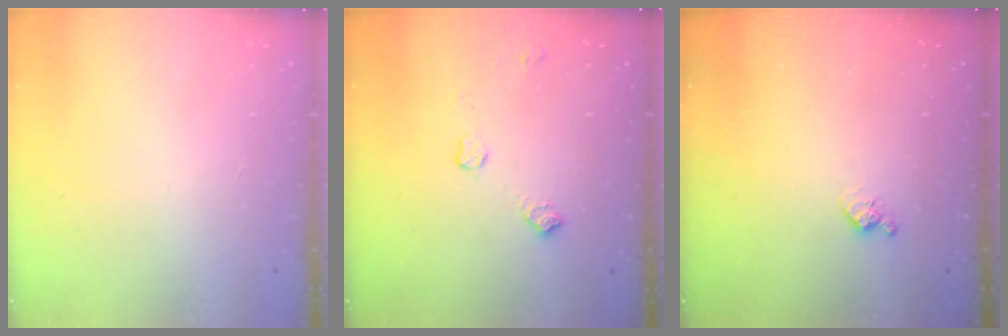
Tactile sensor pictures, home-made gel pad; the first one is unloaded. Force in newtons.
{"total": 7.3, "press": 7.3, "slide": 0.8}
{"total": 4.7, "press": 4.7, "slide": 0.7}